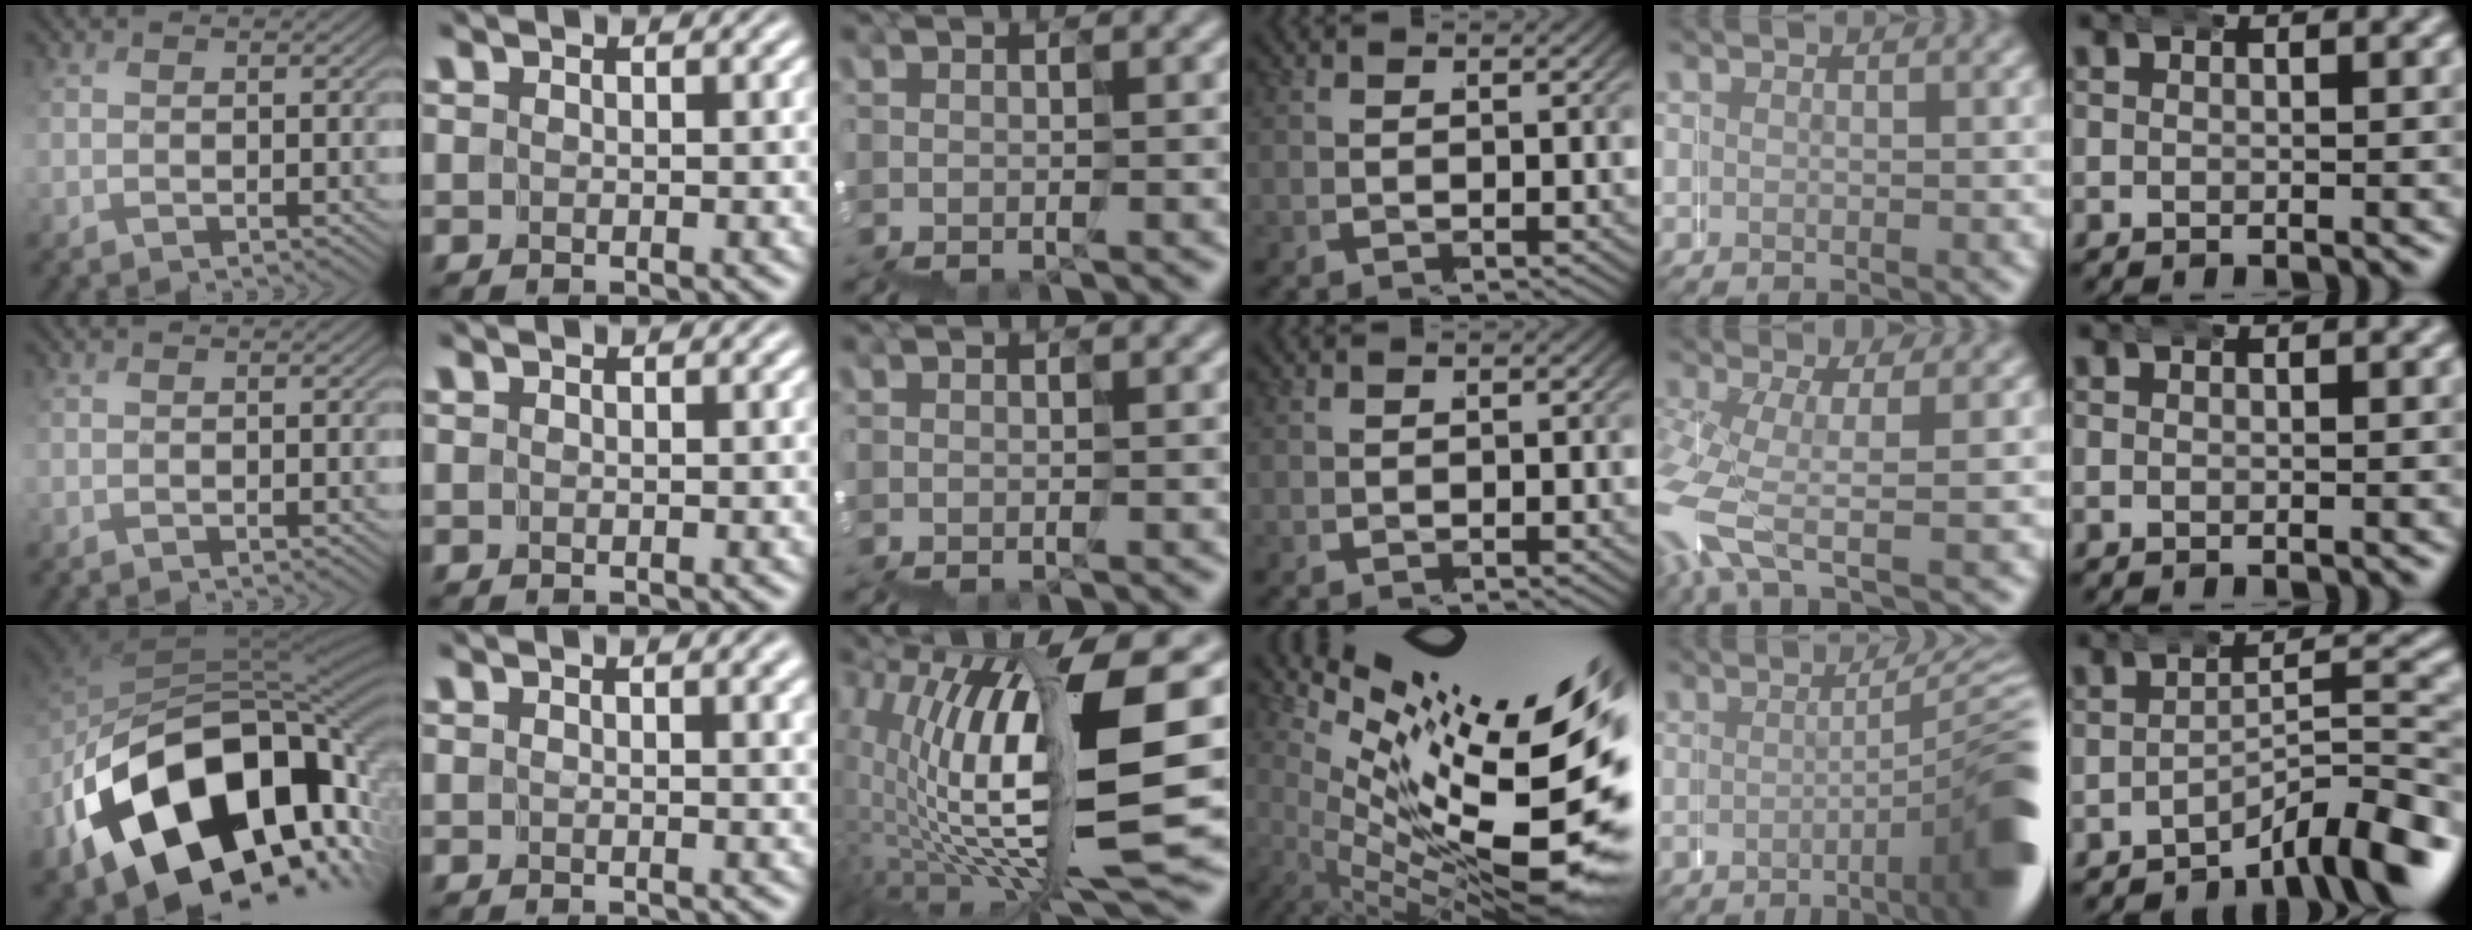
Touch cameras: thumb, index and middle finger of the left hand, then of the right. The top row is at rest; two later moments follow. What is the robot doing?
{"motion": "wrap", "object": "duck tape"}